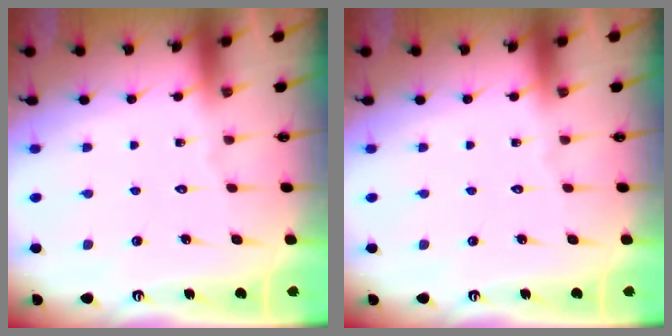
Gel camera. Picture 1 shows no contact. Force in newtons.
{"total": 0.0}